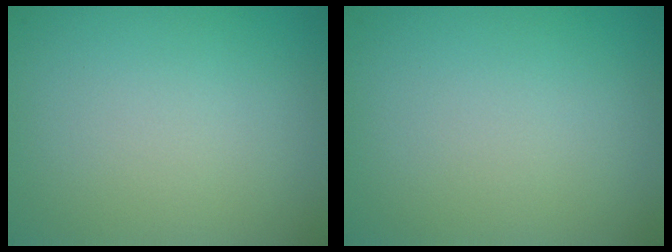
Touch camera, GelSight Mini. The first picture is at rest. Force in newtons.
{"total": 0.0}